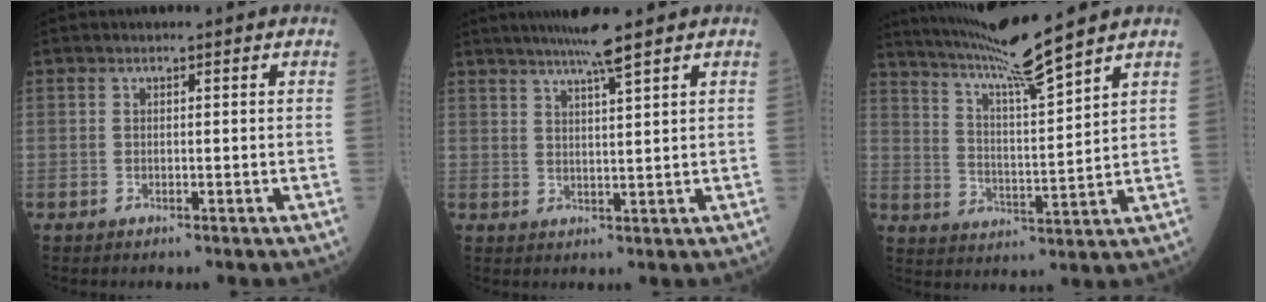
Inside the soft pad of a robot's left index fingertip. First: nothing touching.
{"total": 5.3, "force": [4.1, -1.1, 3.2], "torque": [-0.052, 0.006, 0.074]}
{"total": 11.8, "force": [10.1, -2.1, 5.6], "torque": [-0.101, -0.005, 0.180]}